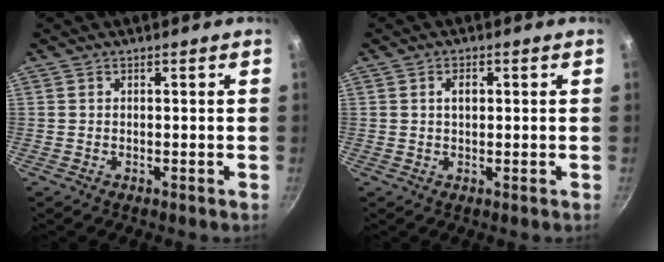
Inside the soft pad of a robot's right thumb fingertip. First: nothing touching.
{"total": 2.3, "force": [0.5, 1.4, 1.7], "torque": [-0.019, 0.005, 0.008]}